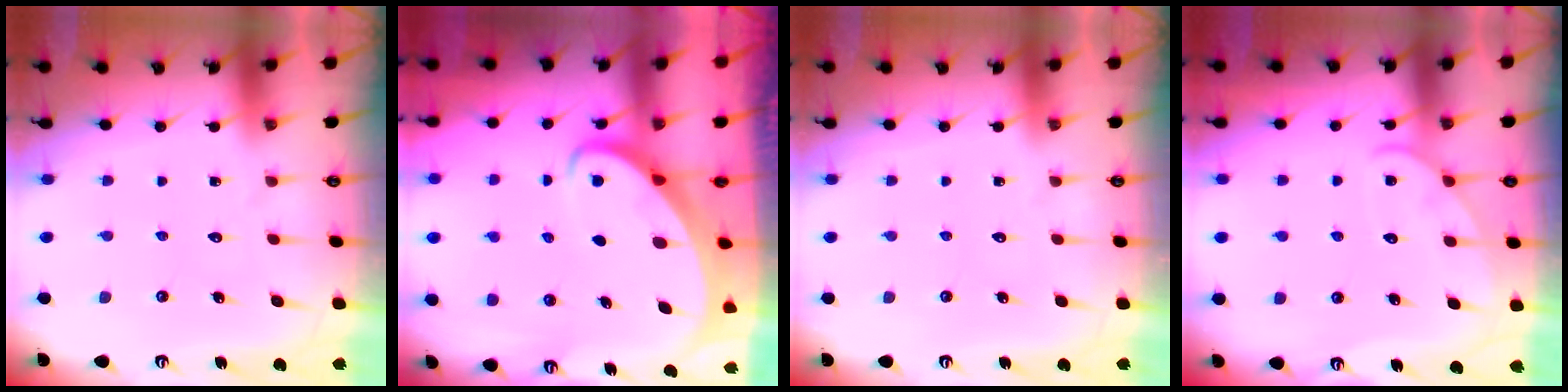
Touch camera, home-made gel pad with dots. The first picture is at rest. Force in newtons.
{"total": 3.6, "press": 3.5, "slide": 0.4}
{"total": 0.0}
{"total": 6.5, "press": 6.4, "slide": 0.8}